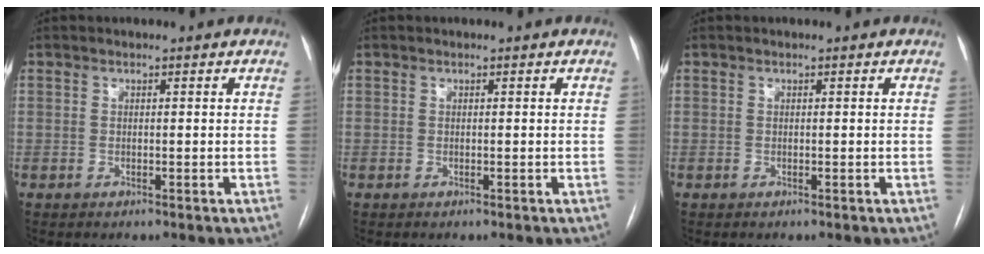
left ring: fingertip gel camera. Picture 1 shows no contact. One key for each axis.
{"total": 0.0}
{"total": 0.0}